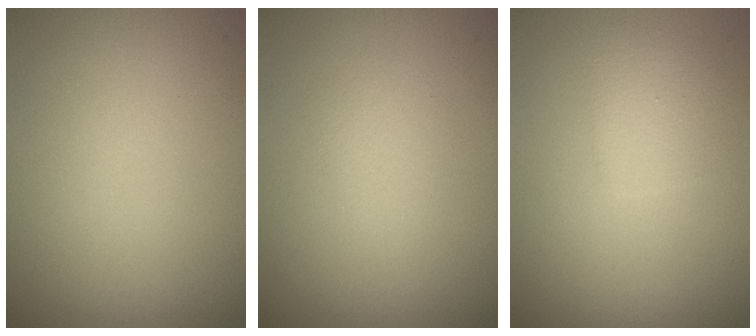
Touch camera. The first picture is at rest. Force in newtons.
{"total": 1.4, "press": 1.4, "slide": 0.0}
{"total": 2.2, "press": 2.2, "slide": 0.1}